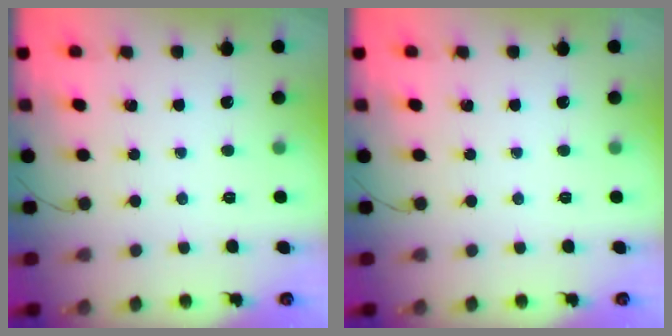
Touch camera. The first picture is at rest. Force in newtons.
{"total": 0.0}